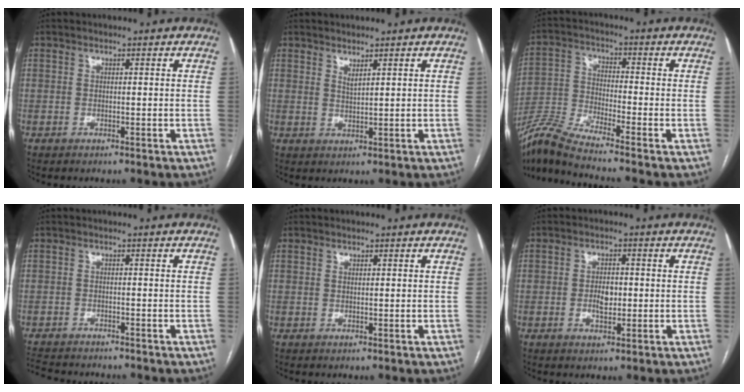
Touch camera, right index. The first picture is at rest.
{"total": 1.5, "force": [1.2, 0.1, 0.9], "torque": [-0.018, -0.010, 0.025]}
{"total": 9.2, "force": [-7.9, -1.2, 4.4], "torque": [-0.103, -0.026, -0.159]}
{"total": 7.8, "force": [-7.1, 1.7, 2.6], "torque": [-0.047, -0.007, -0.107]}
{"total": 0.0}
{"total": 3.2, "force": [-0.3, 1.7, 2.7], "torque": [-0.049, 0.004, 0.000]}